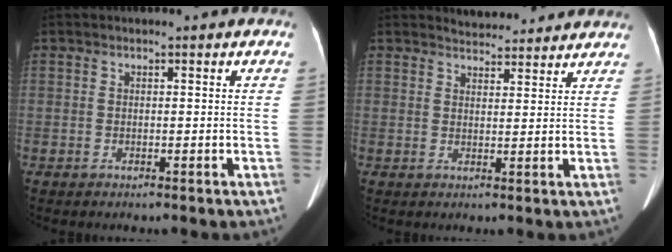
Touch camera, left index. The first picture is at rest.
{"total": 6.9, "force": [6.6, 1.5, 1.0], "torque": [-0.011, 0.017, 0.077]}